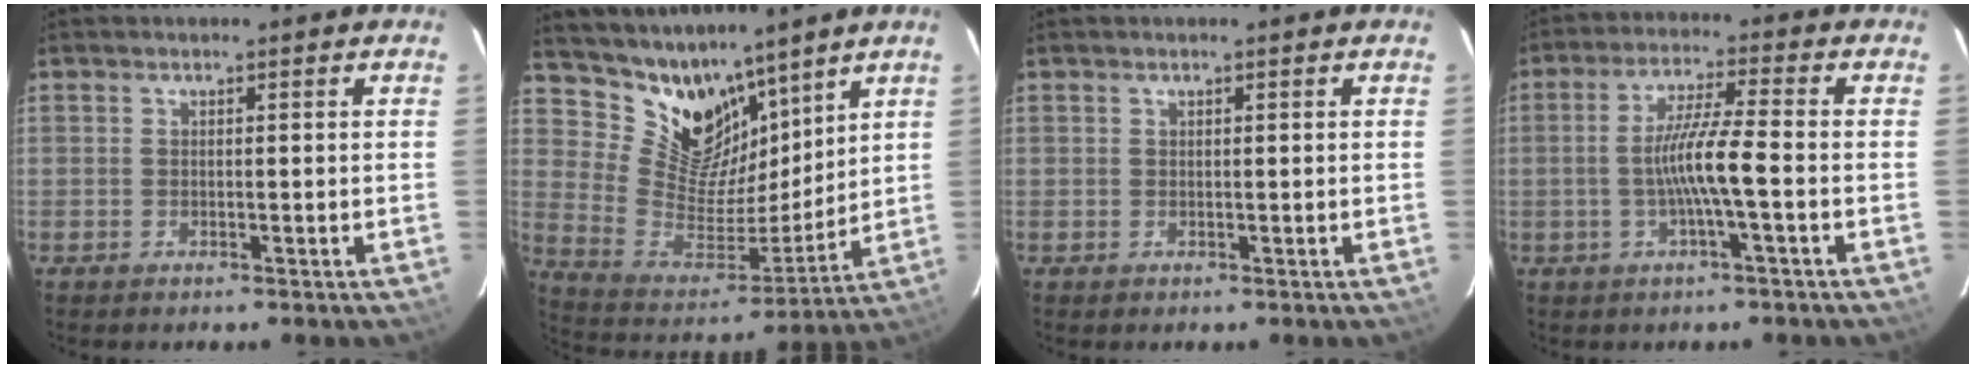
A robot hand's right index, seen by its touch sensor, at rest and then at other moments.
{"total": 15.0, "force": [11.8, 7.7, 5.0], "torque": [-0.118, -0.006, 0.234]}
{"total": 0.6, "force": [0.2, 0.5, 0.0], "torque": [0.003, 0.003, 0.002]}
{"total": 7.6, "force": [-1.8, -0.4, 7.4], "torque": [-0.147, 0.001, -0.034]}